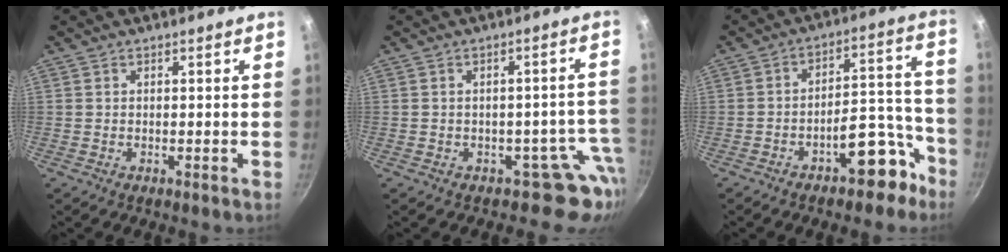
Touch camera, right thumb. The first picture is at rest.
{"total": 6.6, "force": [-3.2, 5.4, 1.9], "torque": [0.063, 0.049, -0.032]}
{"total": 11.5, "force": [-6.8, 5.2, 7.7], "torque": [-0.053, 0.085, -0.091]}